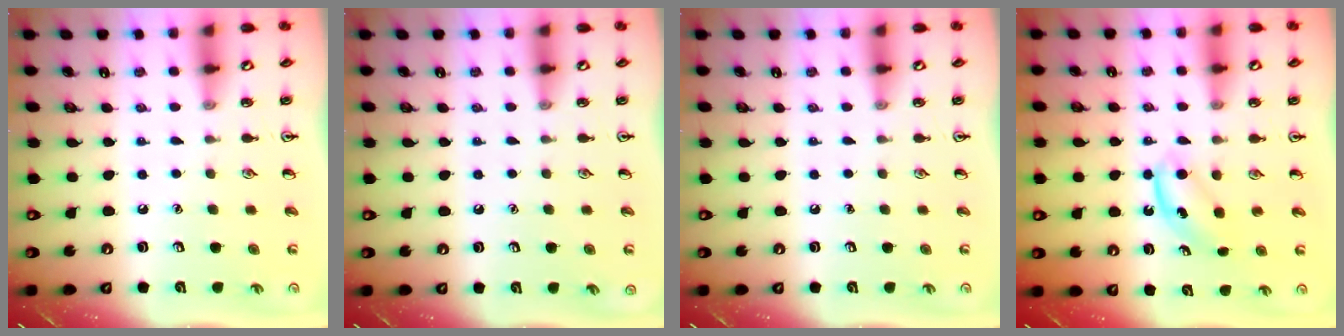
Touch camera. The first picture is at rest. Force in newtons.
{"total": 0.0}
{"total": 0.0}
{"total": 5.0, "press": 4.9, "slide": 1.1}